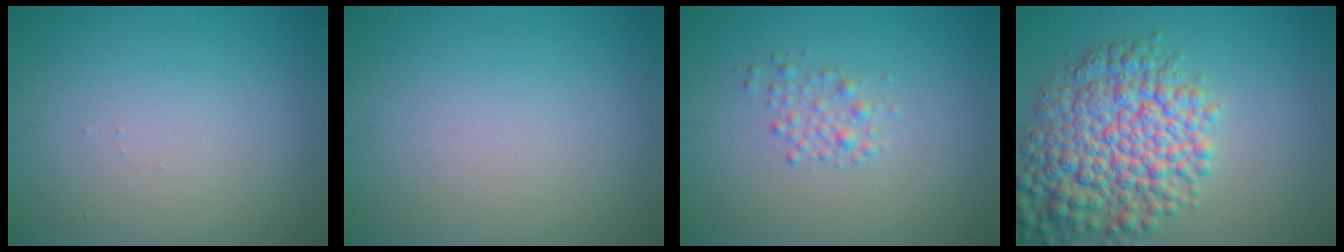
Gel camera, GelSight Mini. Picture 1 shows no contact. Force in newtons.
{"total": 0.0}
{"total": 1.6, "press": 1.6, "slide": 0.1}
{"total": 8.8, "press": 8.8, "slide": 0.3}